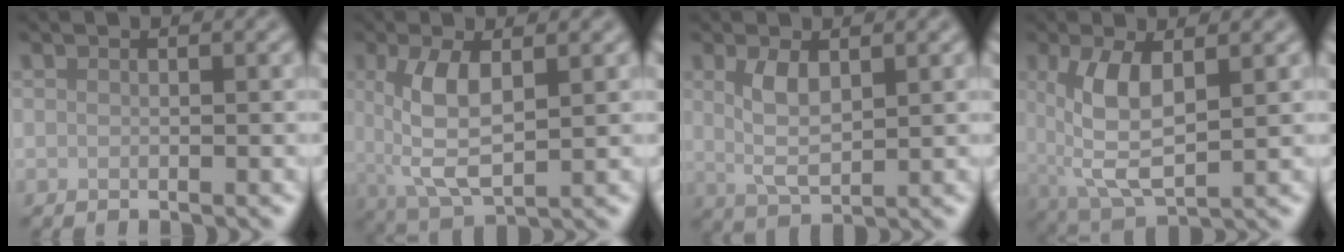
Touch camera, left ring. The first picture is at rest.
{"total": 5.7, "force": [0.8, 2.4, 5.1], "torque": [-0.108, -0.002, 0.017]}
{"total": 3.3, "force": [1.1, 1.4, 2.8], "torque": [-0.059, -0.002, 0.025]}
{"total": 6.3, "force": [1.0, 2.7, 5.6], "torque": [-0.120, -0.005, 0.021]}